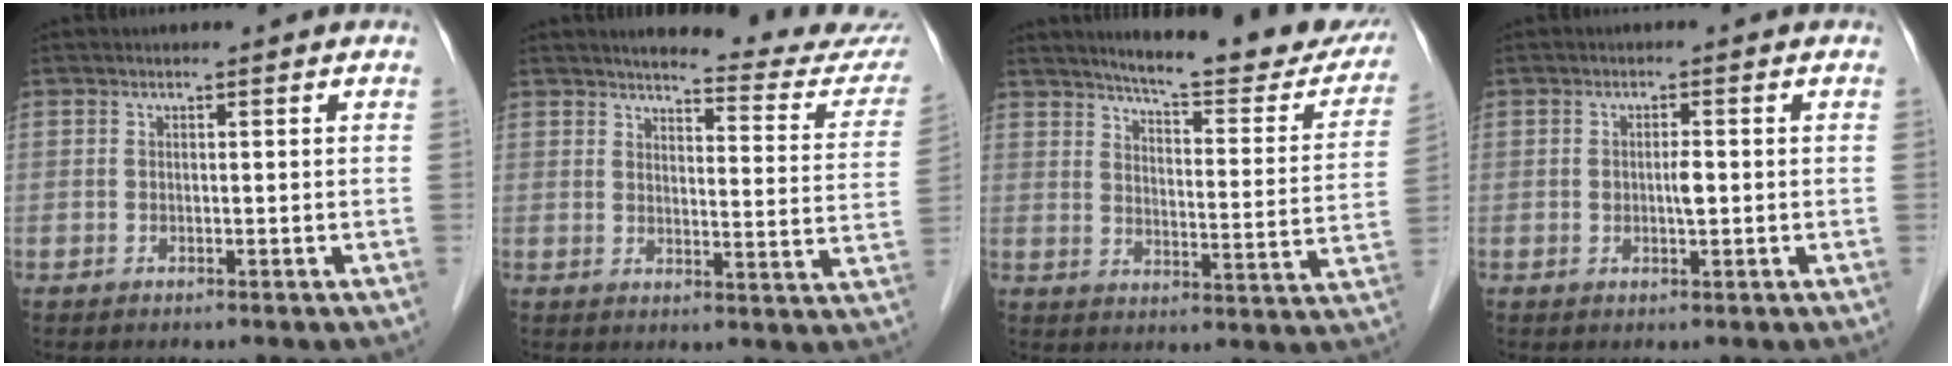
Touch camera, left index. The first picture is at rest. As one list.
[{"total": 15.6, "force": [15.0, 1.1, 4.2], "torque": [-0.037, -0.076, 0.153]}, {"total": 21.3, "force": [18.8, 3.2, 9.6], "torque": [-0.115, -0.053, 0.221]}, {"total": 2.0, "force": [-0.1, 0.6, 1.9], "torque": [-0.036, 0.001, -0.001]}]